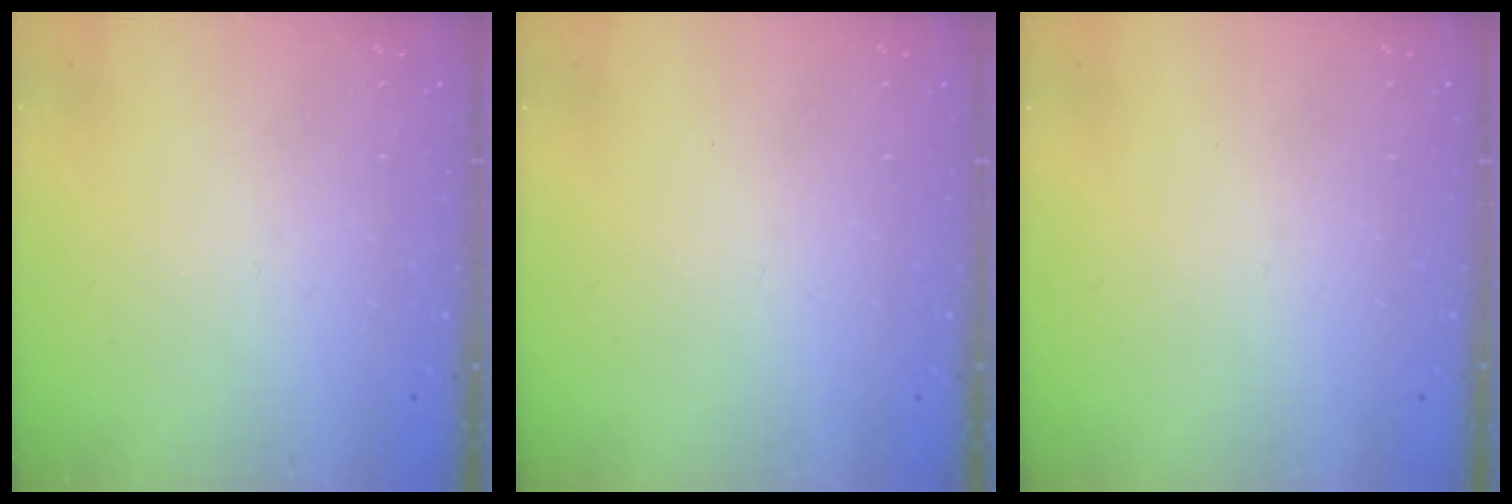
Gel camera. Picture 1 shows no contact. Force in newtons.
{"total": 0.0}
{"total": 0.0}